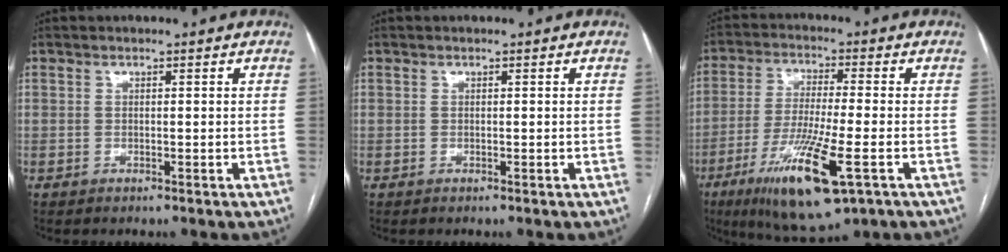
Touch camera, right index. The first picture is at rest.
{"total": 0.0}
{"total": 14.8, "force": [-6.5, 1.9, 13.2], "torque": [-0.257, -0.035, -0.108]}